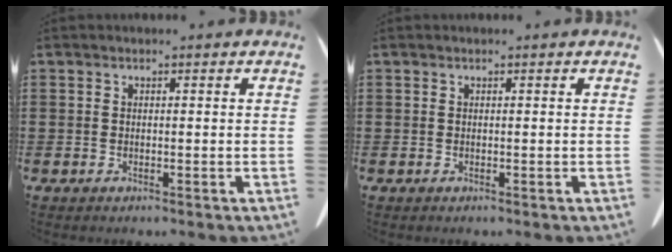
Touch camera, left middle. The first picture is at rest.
{"total": 0.0}